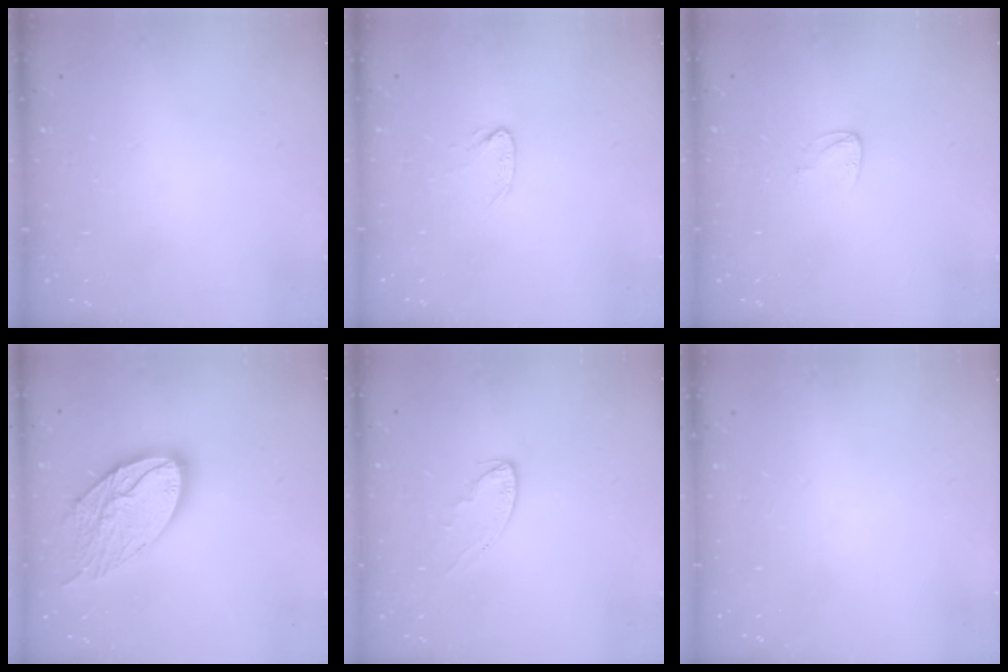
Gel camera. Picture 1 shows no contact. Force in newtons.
{"total": 3.8, "press": 3.8, "slide": 0.3}
{"total": 3.3, "press": 3.3, "slide": 0.2}
{"total": 17.3, "press": 17.2, "slide": 1.5}
{"total": 6.3, "press": 6.3, "slide": 0.8}
{"total": 0.0}